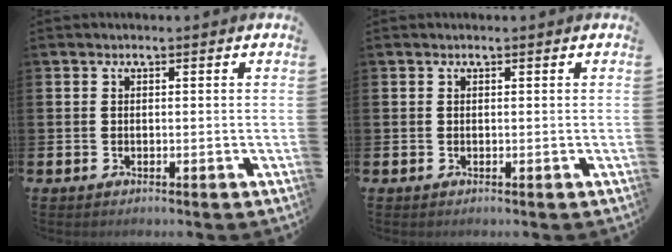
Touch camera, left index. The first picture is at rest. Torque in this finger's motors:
{"motor_torque": [-0.38, 0.47, -0.24, -0.03]}